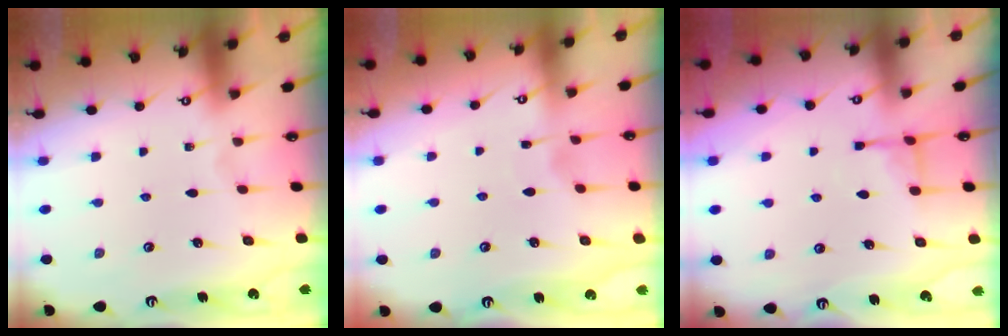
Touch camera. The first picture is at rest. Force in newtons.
{"total": 2.4, "press": 2.4, "slide": 0.4}
{"total": 4.9, "press": 4.8, "slide": 0.9}